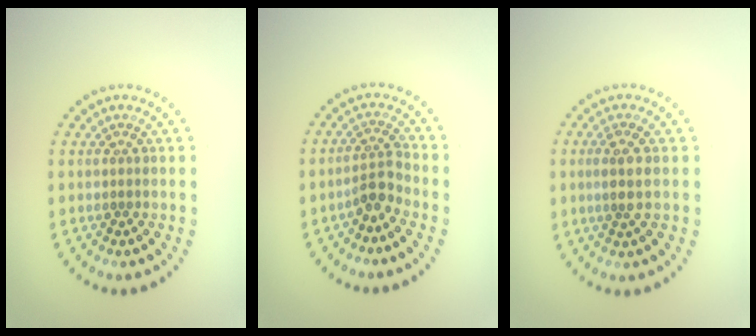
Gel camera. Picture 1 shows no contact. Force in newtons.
{"total": 2.3, "press": 1.8, "slide": 1.4}
{"total": 2.2, "press": 1.9, "slide": 1.1}